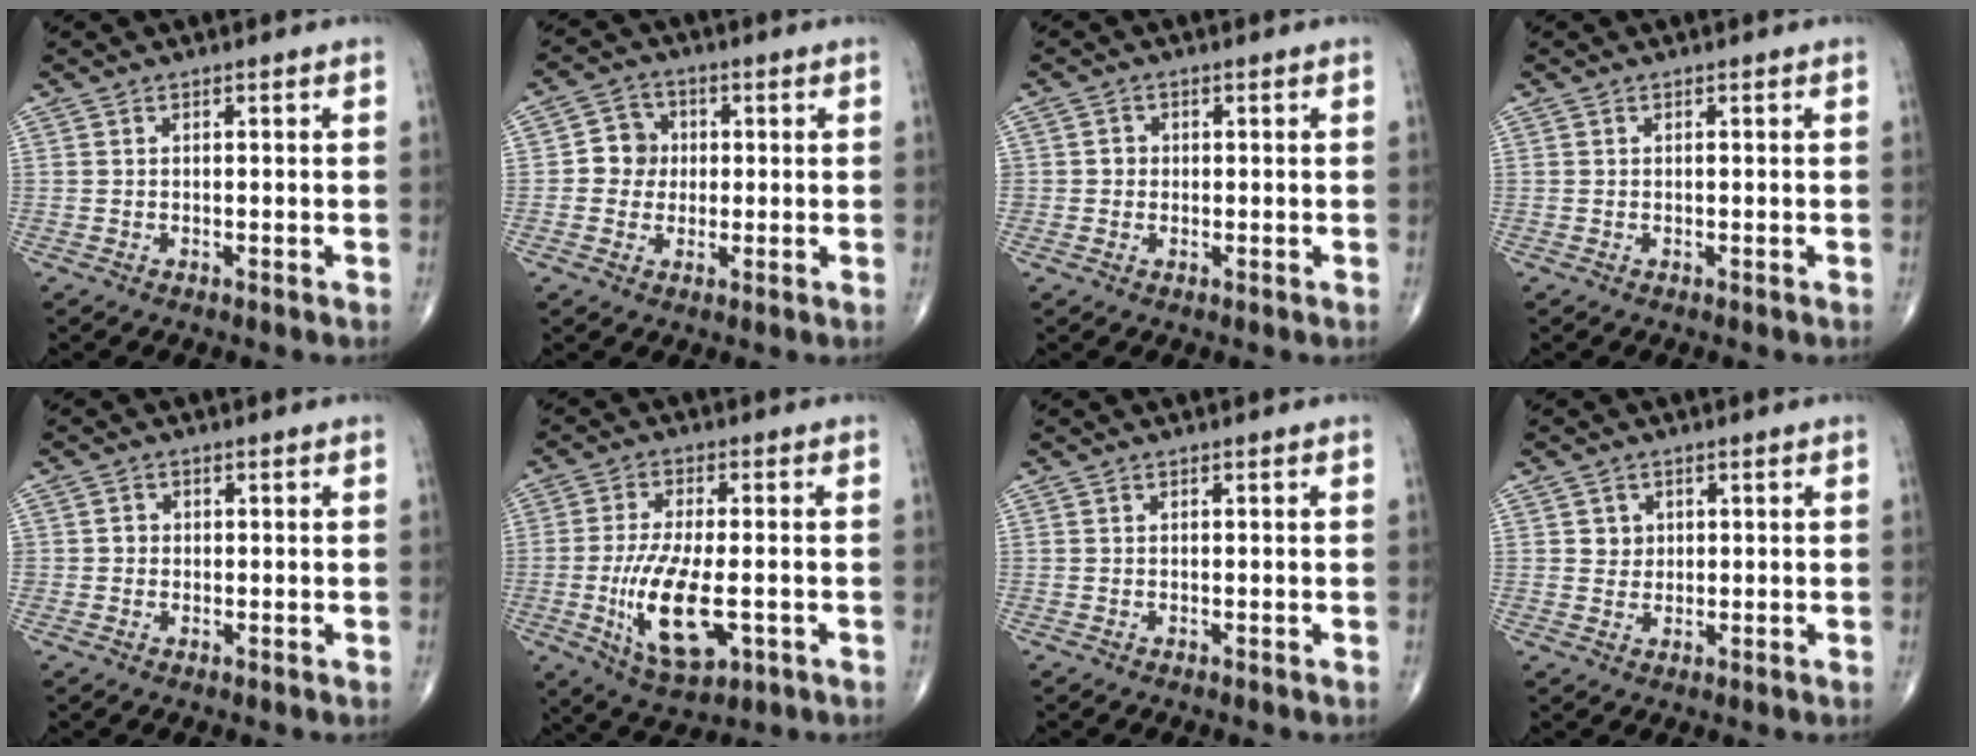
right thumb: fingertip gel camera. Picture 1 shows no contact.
{"total": 5.6, "force": [0.2, 5.2, 2.0], "torque": [-0.001, 0.010, -0.006]}
{"total": 1.9, "force": [0.0, 1.8, 0.5], "torque": [0.004, 0.005, -0.001]}
{"total": 0.0}
{"total": 1.6, "force": [0.0, 1.5, 0.4], "torque": [0.002, 0.004, -0.002]}
{"total": 13.3, "force": [-3.0, 5.5, 11.7], "torque": [-0.222, -0.010, -0.043]}
{"total": 0.0}
{"total": 2.6, "force": [0.7, 2.4, 0.7], "torque": [0.004, -0.002, 0.010]}